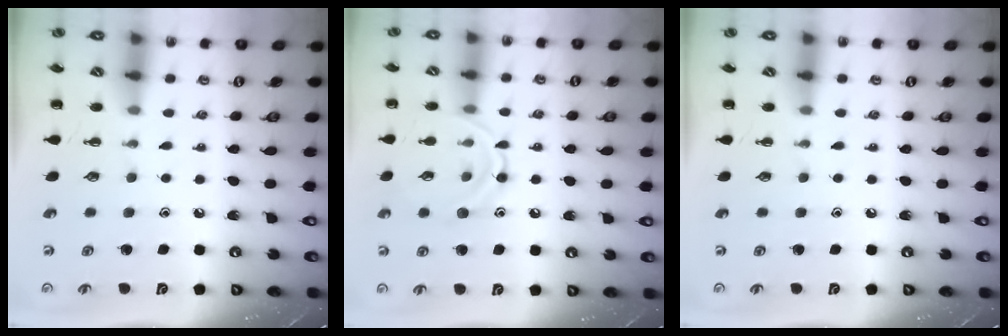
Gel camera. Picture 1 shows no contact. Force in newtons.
{"total": 10.6, "press": 10.6, "slide": 0.5}
{"total": 0.0}